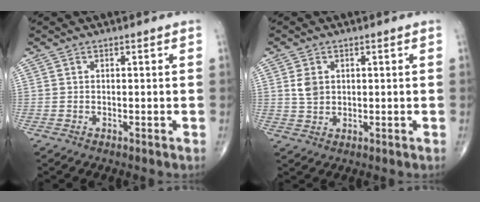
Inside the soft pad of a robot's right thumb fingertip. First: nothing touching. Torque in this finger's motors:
{"motor_torque": [-0.06, 0.68, 0.39, 0.13, 0.01]}